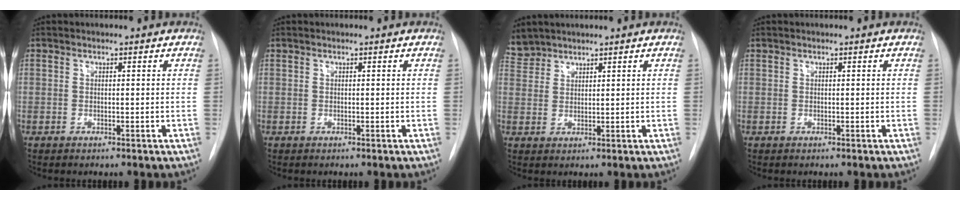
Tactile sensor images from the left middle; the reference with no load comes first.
{"total": 0.0}
{"total": 3.4, "force": [3.3, 1.0, -0.3], "torque": [0.005, 0.011, 0.070]}
{"total": 0.0}